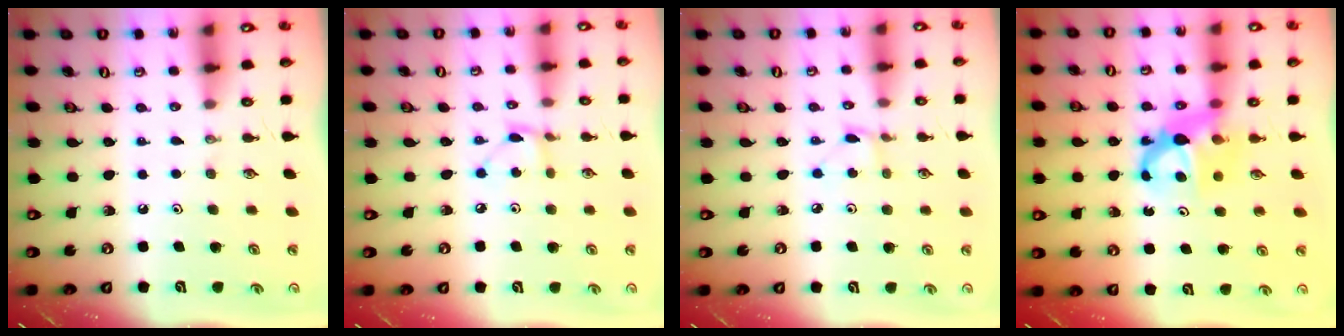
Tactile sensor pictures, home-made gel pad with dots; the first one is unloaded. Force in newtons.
{"total": 4.0, "press": 4.0, "slide": 0.0}
{"total": 2.6, "press": 2.5, "slide": 0.4}
{"total": 7.4, "press": 7.3, "slide": 0.6}